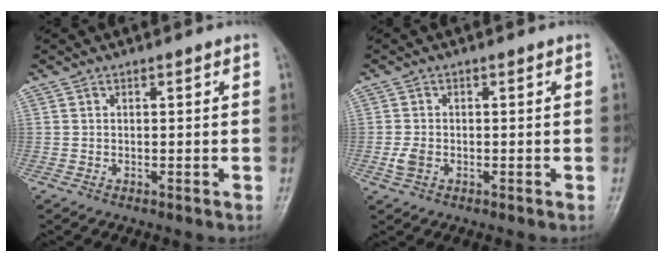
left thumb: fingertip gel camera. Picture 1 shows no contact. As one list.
[{"total": 2.4, "force": [-0.6, 1.6, 1.6], "torque": [-0.036, 0.000, -0.013]}]